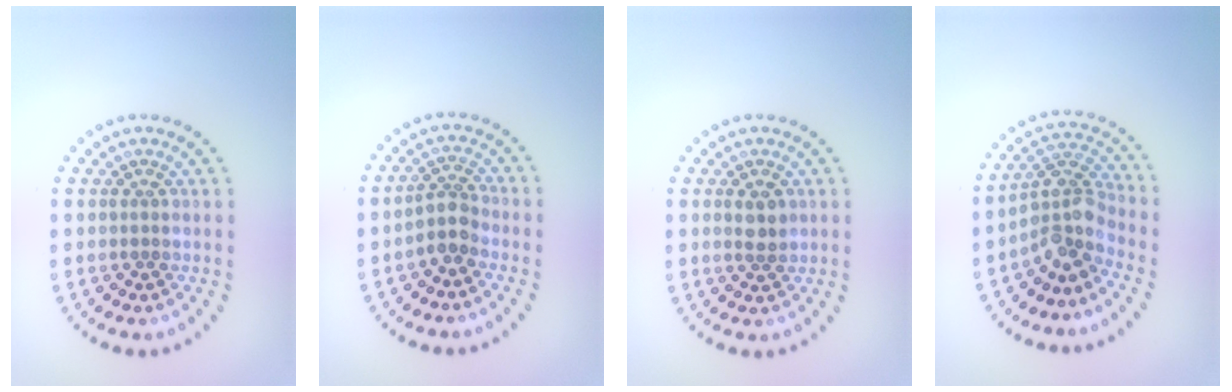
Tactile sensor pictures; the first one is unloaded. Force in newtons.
{"total": 2.3, "press": 1.9, "slide": 1.3}
{"total": 1.8, "press": 1.8, "slide": 0.4}
{"total": 4.0, "press": 3.0, "slide": 2.6}